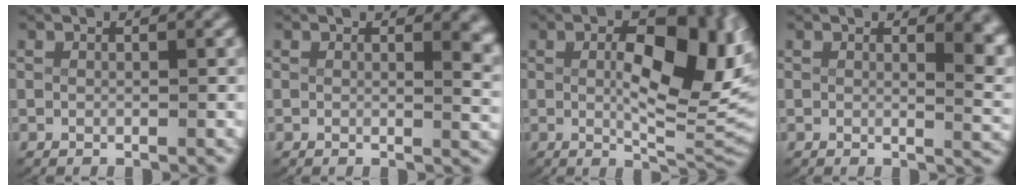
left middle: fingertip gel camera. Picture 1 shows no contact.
{"total": 2.1, "force": [1.3, 0.6, 1.5], "torque": [-0.009, -0.013, 0.018]}
{"total": 11.2, "force": [2.0, 4.8, 9.9], "torque": [-0.122, -0.012, 0.029]}
{"total": 3.3, "force": [1.4, 1.1, 2.8], "torque": [-0.019, -0.017, 0.023]}